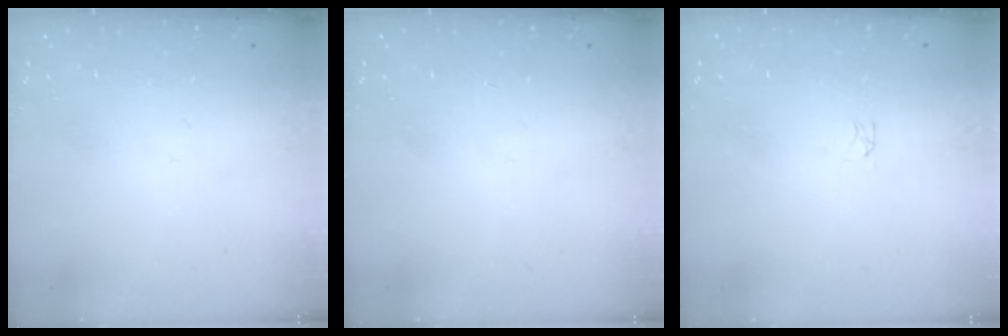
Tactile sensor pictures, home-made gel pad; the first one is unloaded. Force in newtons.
{"total": 0.0}
{"total": 0.0}